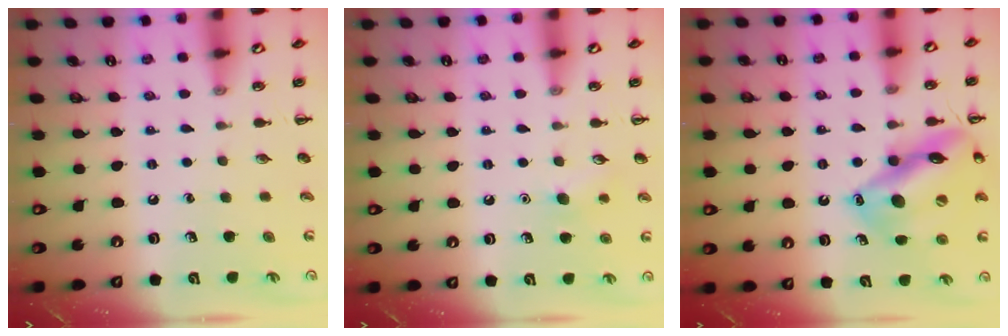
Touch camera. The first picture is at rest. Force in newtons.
{"total": 7.2, "press": 7.0, "slide": 1.5}
{"total": 17.4, "press": 17.4, "slide": 1.7}